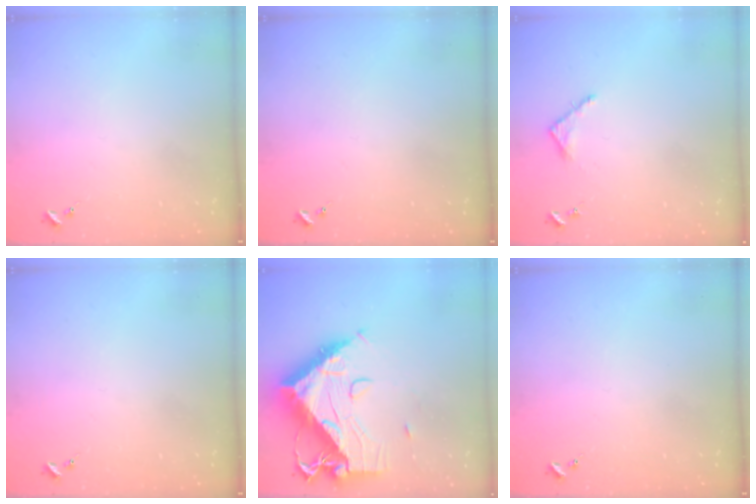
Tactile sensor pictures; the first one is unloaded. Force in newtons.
{"total": 0.0}
{"total": 3.5, "press": 3.5, "slide": 0.3}
{"total": 0.0}
{"total": 18.2, "press": 18.1, "slide": 1.9}
{"total": 0.0}